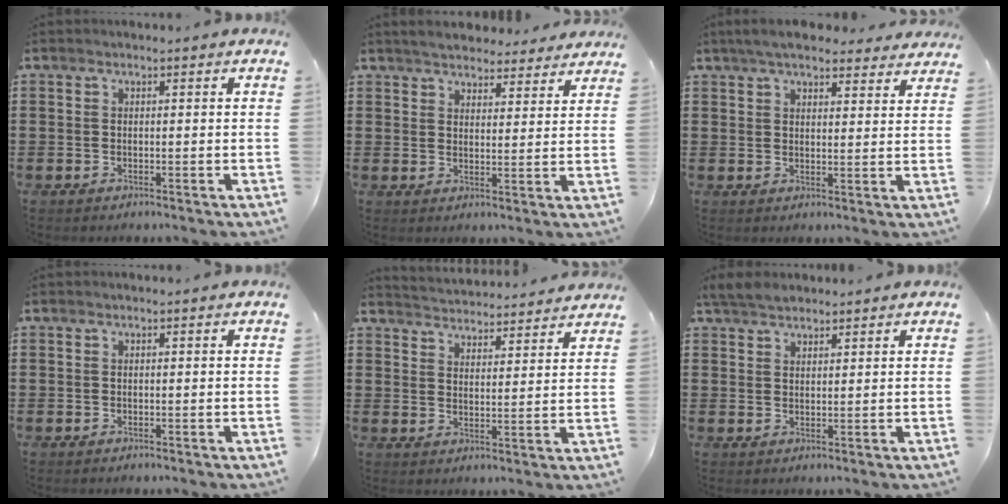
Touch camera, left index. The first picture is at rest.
{"total": 4.3, "force": [4.2, 0.5, 0.5], "torque": [-0.025, -0.013, 0.076]}
{"total": 5.2, "force": [4.7, 1.0, 2.0], "torque": [-0.051, -0.008, 0.088]}
{"total": 0.0}
{"total": 3.9, "force": [3.9, -0.2, -0.4], "torque": [-0.009, -0.028, 0.068]}
{"total": 3.0, "force": [2.7, 0.9, 0.8], "torque": [-0.025, 0.000, 0.053]}